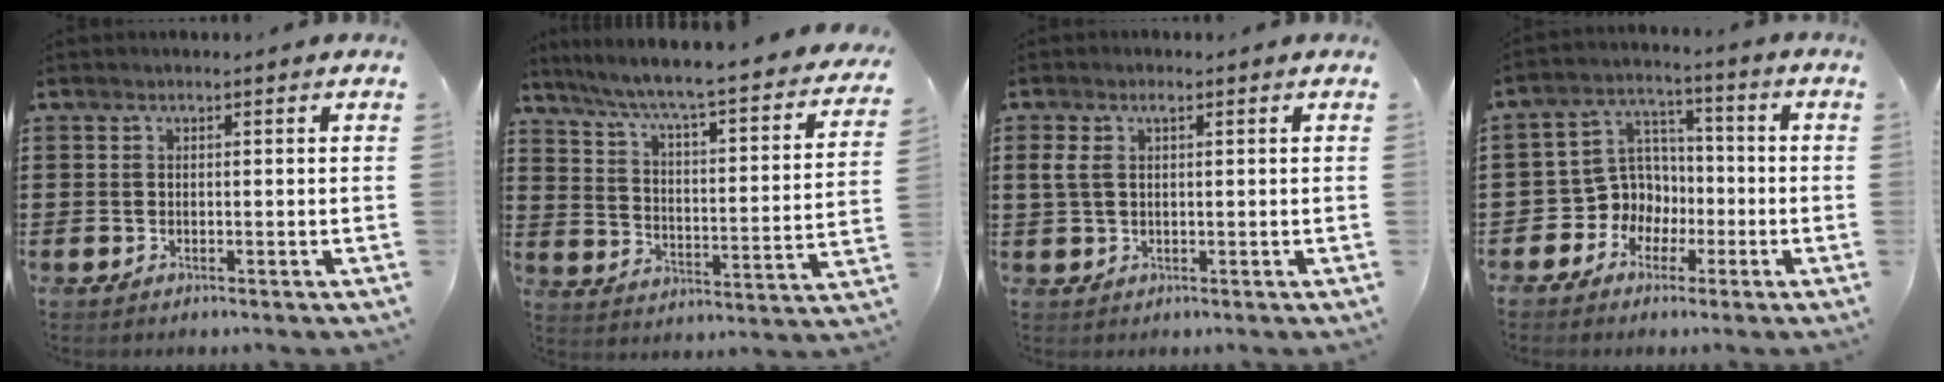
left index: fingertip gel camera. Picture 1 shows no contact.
{"total": 5.1, "force": [4.1, -0.4, 3.0], "torque": [-0.077, -0.046, 0.057]}
{"total": 2.4, "force": [0.6, 1.2, 2.0], "torque": [-0.057, 0.001, 0.005]}
{"total": 6.9, "force": [-1.7, 6.5, 1.4], "torque": [-0.071, -0.004, -0.036]}